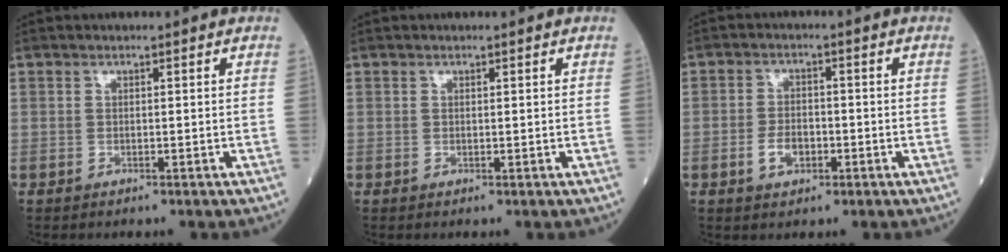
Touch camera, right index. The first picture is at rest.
{"total": 0.0}
{"total": 3.9, "force": [-1.5, 2.2, 2.8], "torque": [-0.054, 0.002, -0.026]}